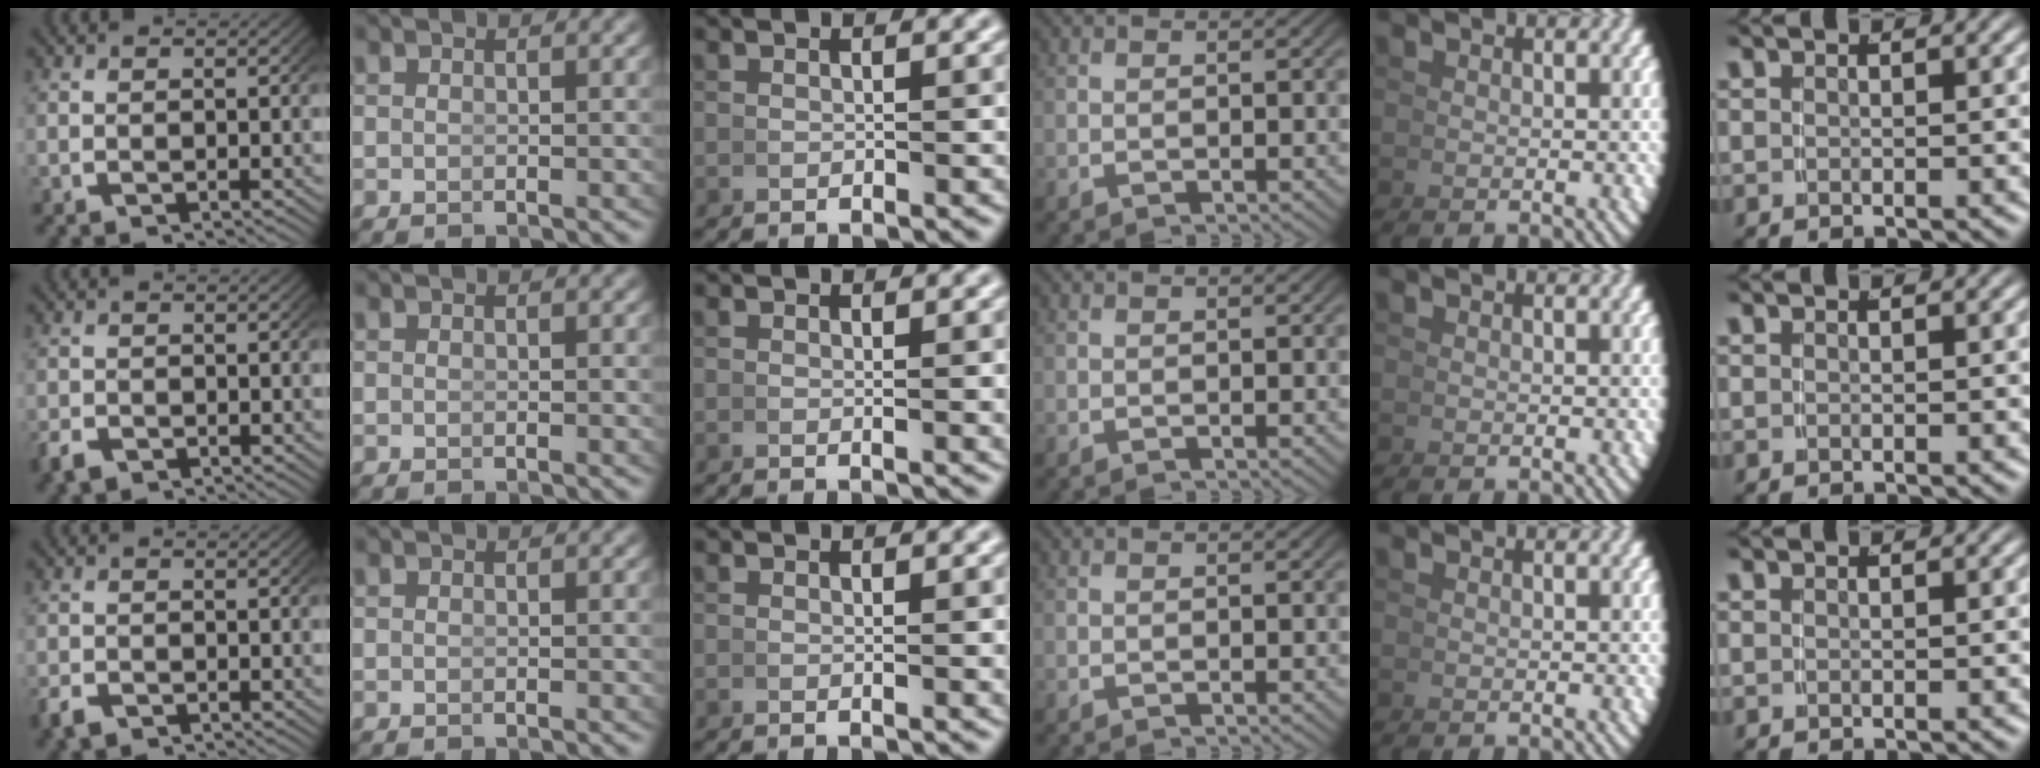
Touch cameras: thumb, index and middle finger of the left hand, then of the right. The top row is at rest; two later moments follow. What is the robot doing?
{"motion": "grasp_and_lifting", "object": "calculator"}